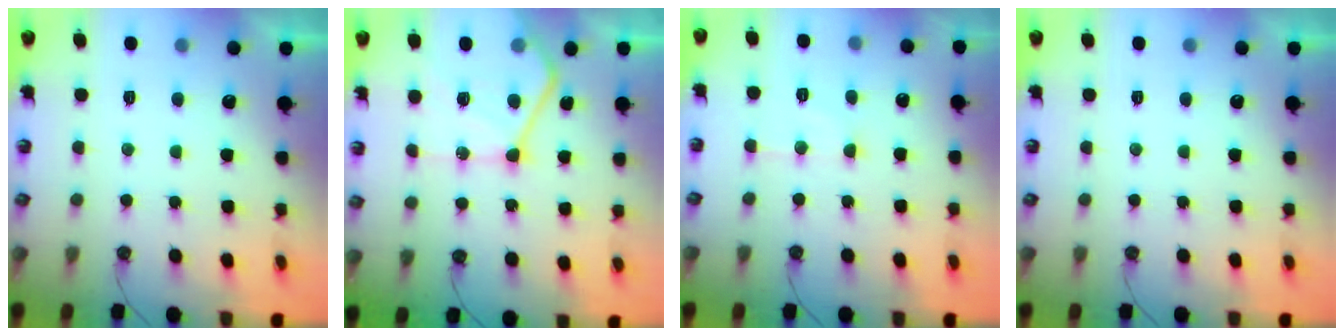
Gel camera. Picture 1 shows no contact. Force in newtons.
{"total": 18.8, "press": 18.7, "slide": 2.2}
{"total": 8.4, "press": 8.3, "slide": 0.7}
{"total": 0.0}